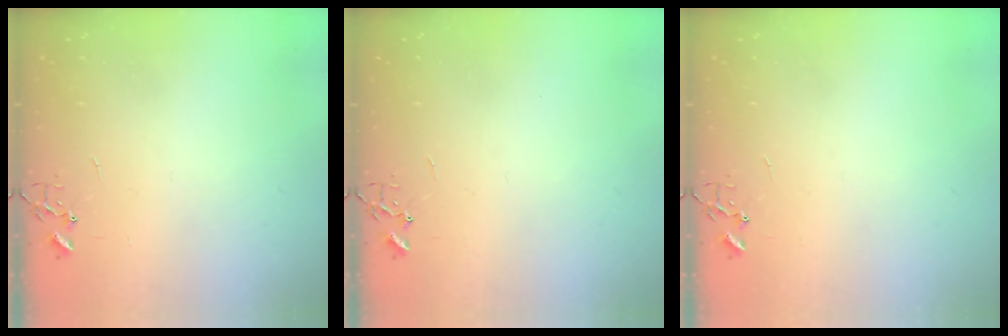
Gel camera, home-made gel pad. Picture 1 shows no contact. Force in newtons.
{"total": 0.0}
{"total": 0.0}